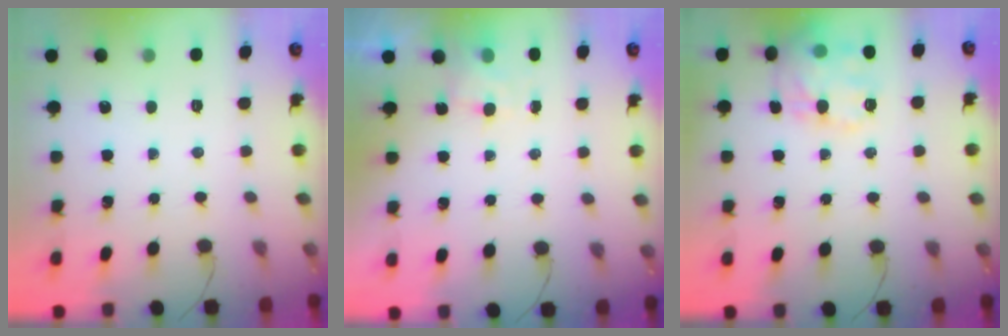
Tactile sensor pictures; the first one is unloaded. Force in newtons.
{"total": 4.4, "press": 4.2, "slide": 1.2}
{"total": 16.2, "press": 16.2, "slide": 1.4}